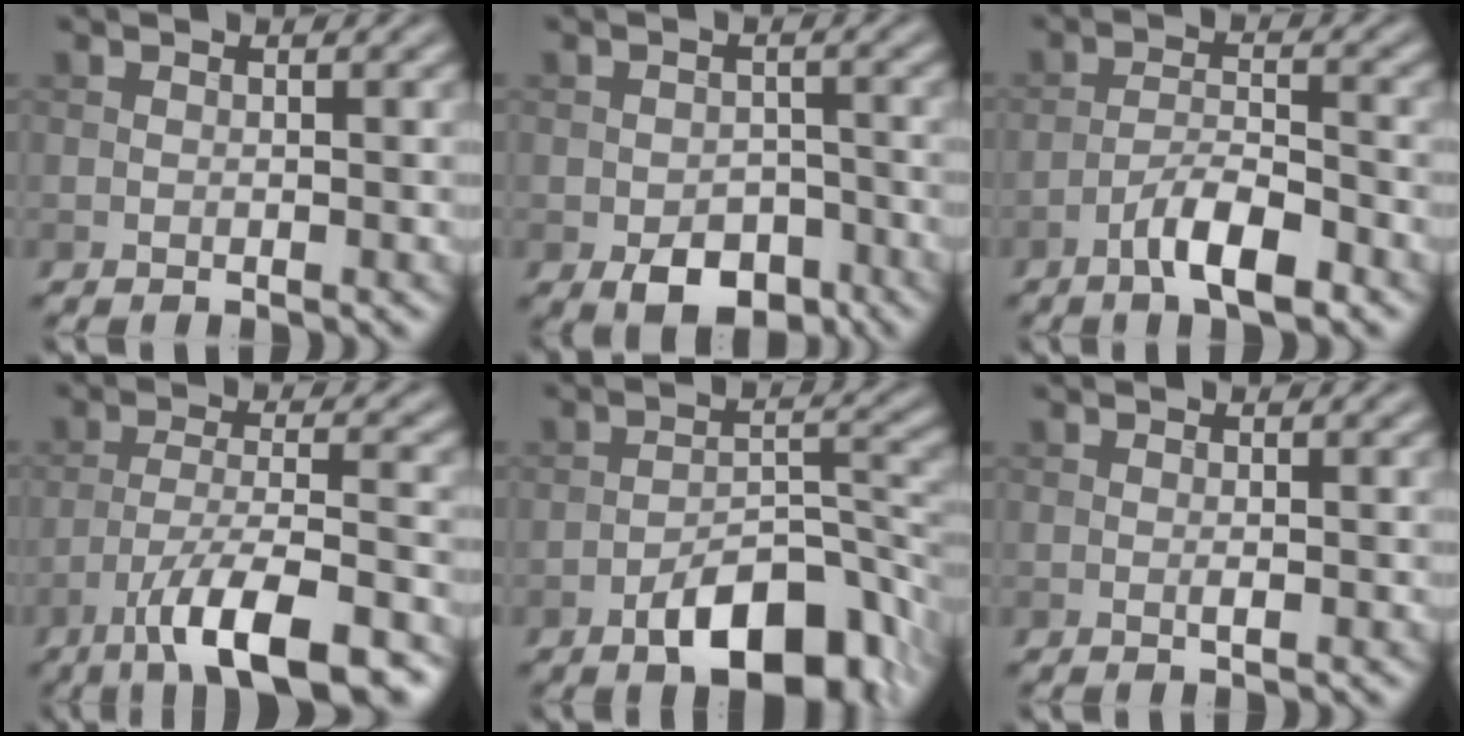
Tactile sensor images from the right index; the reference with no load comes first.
{"total": 4.7, "force": [-2.5, 3.0, 2.6], "torque": [-0.038, -0.010, -0.040]}
{"total": 4.9, "force": [-3.2, 1.2, 3.5], "torque": [-0.065, 0.007, -0.061]}
{"total": 9.7, "force": [-6.2, 2.4, 7.1], "torque": [-0.118, 0.001, -0.105]}
{"total": 9.3, "force": [-5.5, 3.8, 6.5], "torque": [-0.095, 0.008, -0.091]}
{"total": 0.5, "force": [-0.1, 0.1, 0.5], "torque": [-0.013, -0.002, -0.002]}